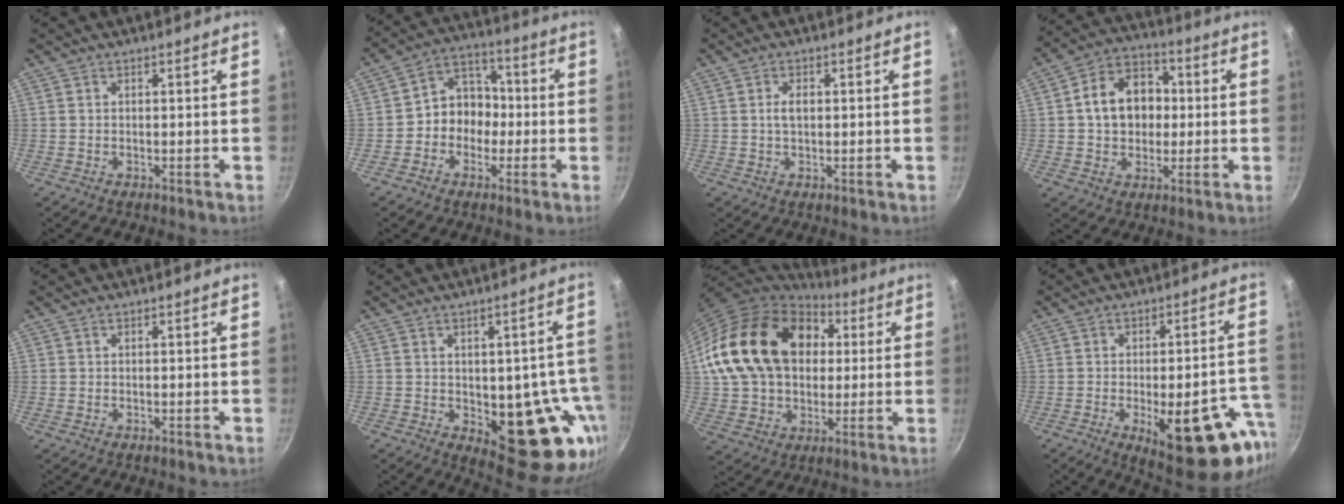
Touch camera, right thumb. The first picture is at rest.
{"total": 9.2, "force": [-1.5, 7.9, 4.4], "torque": [-0.015, 0.038, -0.041]}
{"total": 2.5, "force": [0.3, 1.4, 2.1], "torque": [-0.032, 0.004, 0.006]}
{"total": 13.3, "force": [1.1, 10.3, 8.3], "torque": [-0.101, 0.024, 0.006]}
{"total": 0.0}
{"total": 17.2, "force": [-3.4, 8.8, 14.4], "torque": [-0.103, -0.008, -0.028]}
{"total": 23.9, "force": [4.8, 17.8, 15.2], "torque": [-0.251, 0.027, 0.090]}
{"total": 20.2, "force": [-7.6, 7.6, 17.1], "torque": [-0.170, 0.012, -0.091]}